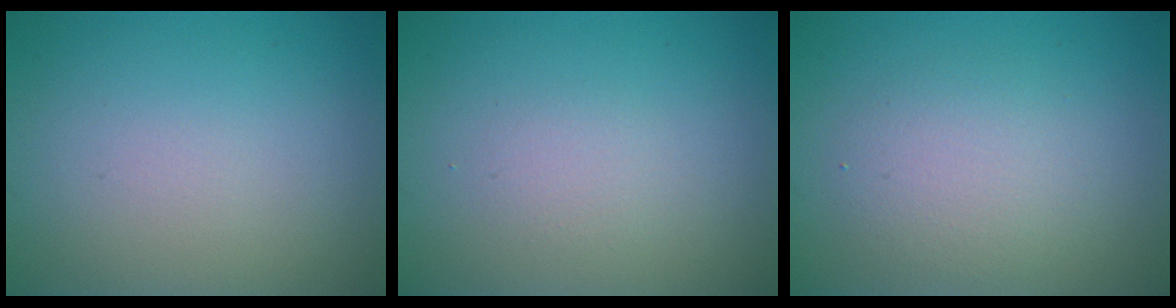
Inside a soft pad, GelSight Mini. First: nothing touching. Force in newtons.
{"total": 1.2, "press": 1.2, "slide": 0.1}
{"total": 2.9, "press": 2.9, "slide": 0.2}